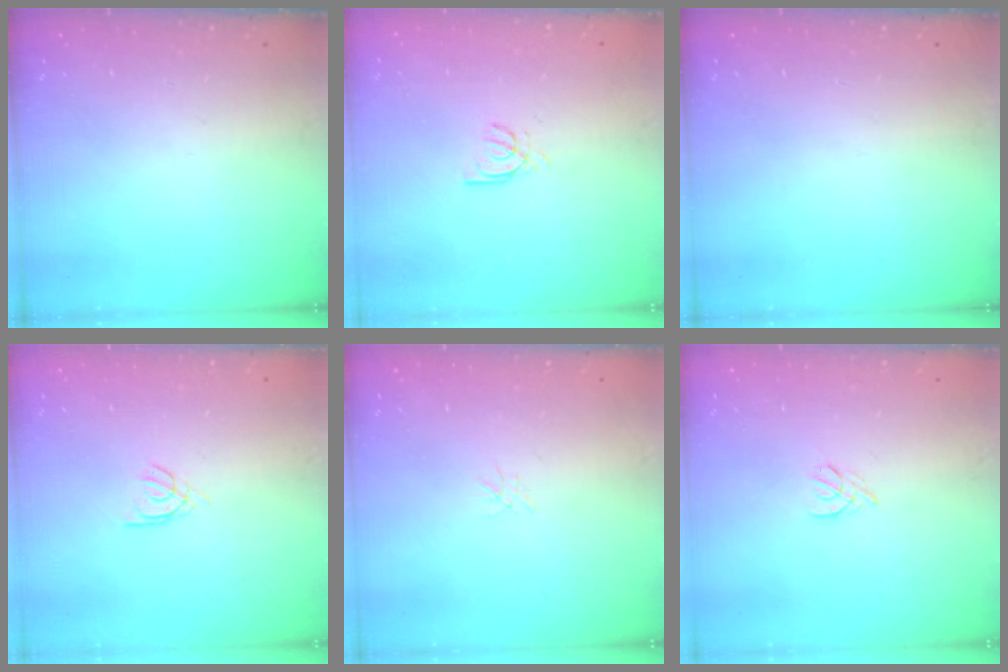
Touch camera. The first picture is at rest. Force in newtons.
{"total": 3.7, "press": 3.7, "slide": 0.1}
{"total": 0.0}
{"total": 2.2, "press": 2.2, "slide": 0.2}
{"total": 0.0}
{"total": 2.0, "press": 1.9, "slide": 0.5}